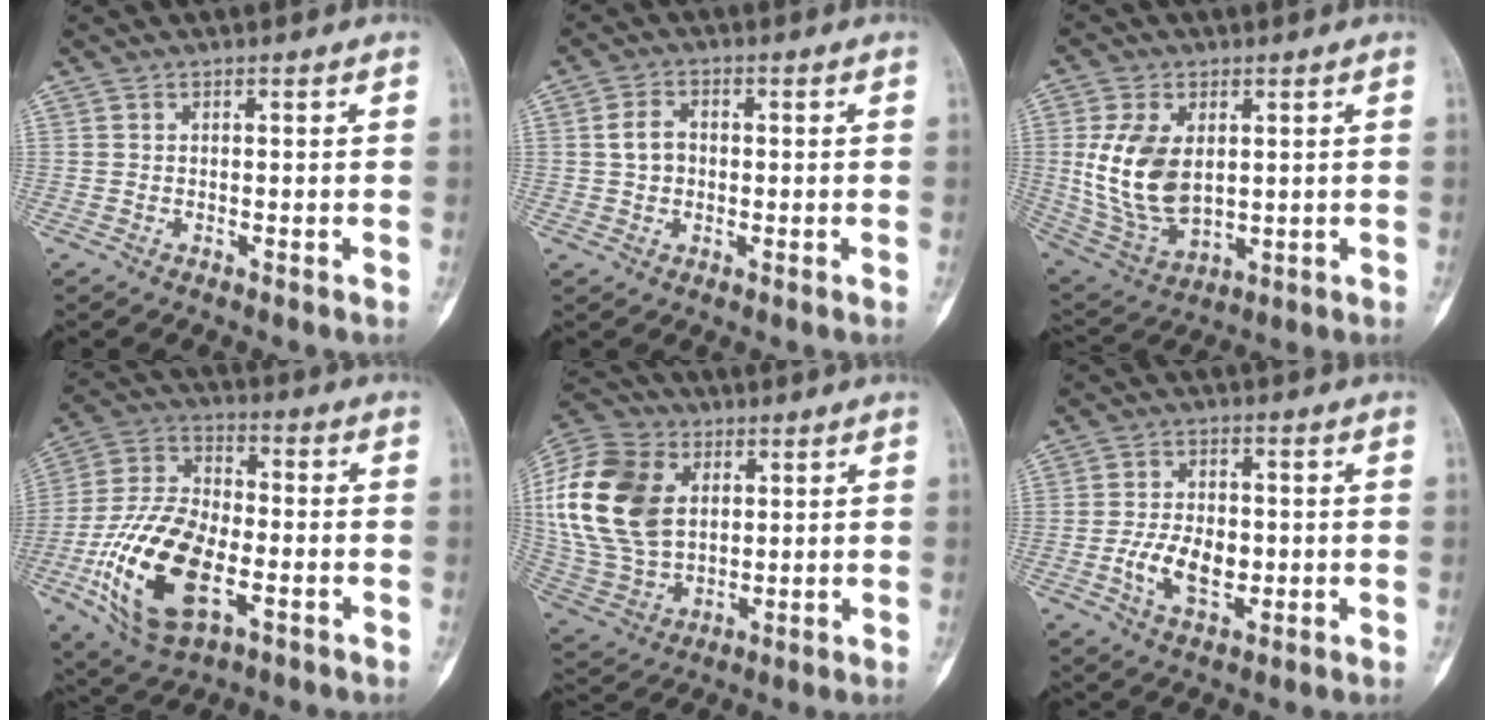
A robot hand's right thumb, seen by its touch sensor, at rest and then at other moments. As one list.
[{"total": 4.1, "force": [0.2, 3.1, 2.7], "torque": [-0.043, 0.010, 0.000]}, {"total": 14.2, "force": [1.8, 8.9, 11.0], "torque": [-0.204, -0.014, 0.052]}, {"total": 20.8, "force": [-6.0, 11.0, 16.7], "torque": [-0.315, 0.017, -0.103]}, {"total": 22.0, "force": [4.8, 15.3, 15.0], "torque": [-0.307, -0.007, 0.093]}, {"total": 10.1, "force": [-2.0, 6.5, 7.5], "torque": [-0.116, 0.009, -0.031]}]